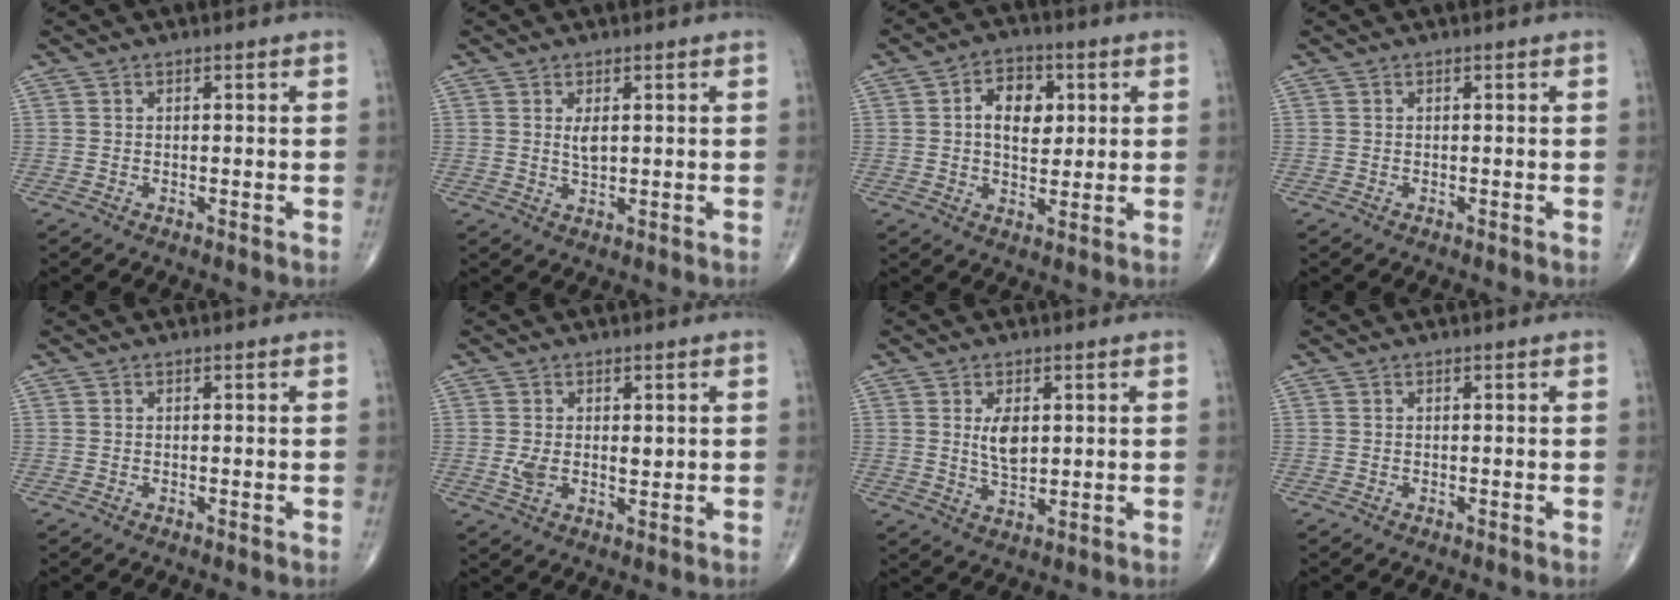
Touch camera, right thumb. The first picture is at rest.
{"total": 2.4, "force": [0.7, 1.0, 2.1], "torque": [-0.035, -0.008, 0.015]}
{"total": 8.4, "force": [1.7, 5.5, 6.1], "torque": [-0.068, -0.001, 0.024]}
{"total": 0.0}
{"total": 0.0}
{"total": 4.2, "force": [0.4, 2.6, 3.4], "torque": [-0.058, -0.008, 0.011]}
{"total": 5.3, "force": [1.2, 2.8, 4.4], "torque": [-0.067, -0.013, 0.027]}
{"total": 0.0}